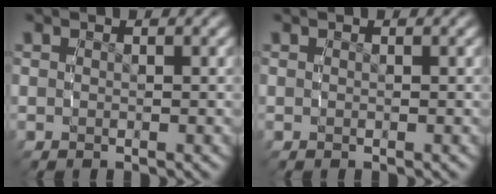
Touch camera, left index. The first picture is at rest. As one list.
[{"total": 0.0}]